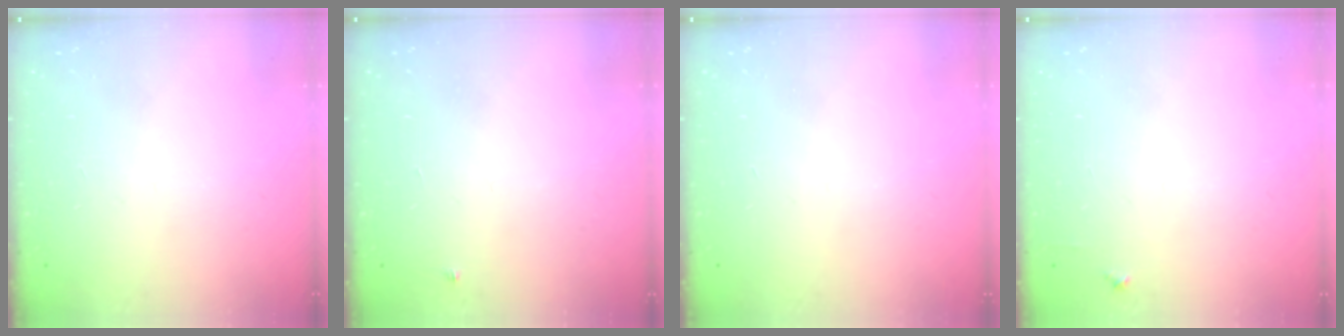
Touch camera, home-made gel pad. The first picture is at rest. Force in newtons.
{"total": 2.7, "press": 2.7, "slide": 0.4}
{"total": 0.0}
{"total": 4.7, "press": 4.6, "slide": 0.5}